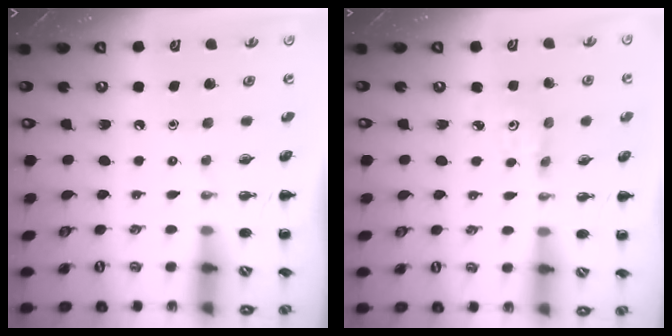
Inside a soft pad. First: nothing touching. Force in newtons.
{"total": 2.8, "press": 2.7, "slide": 0.8}